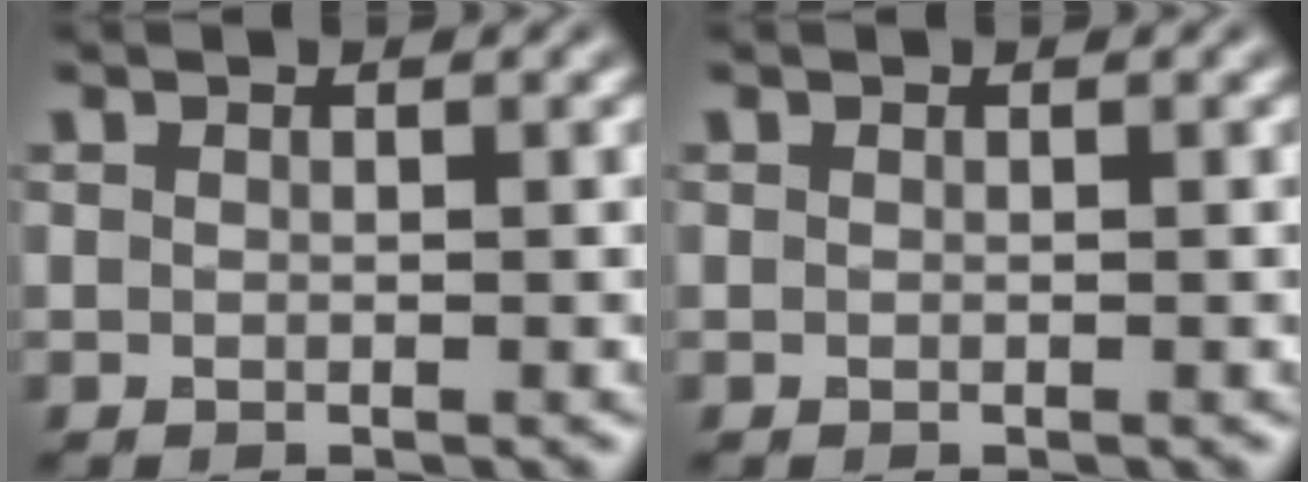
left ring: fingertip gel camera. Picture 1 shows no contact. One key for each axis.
{"total": 0.0}